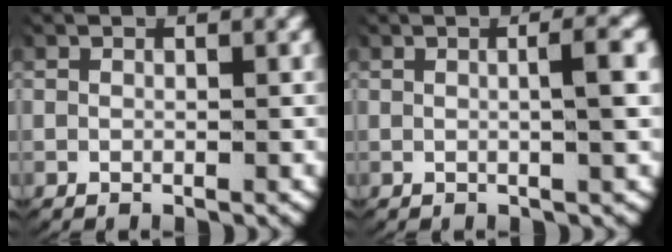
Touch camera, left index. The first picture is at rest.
{"total": 2.3, "force": [0.4, 0.0, 2.3], "torque": [-0.035, 0.003, 0.008]}